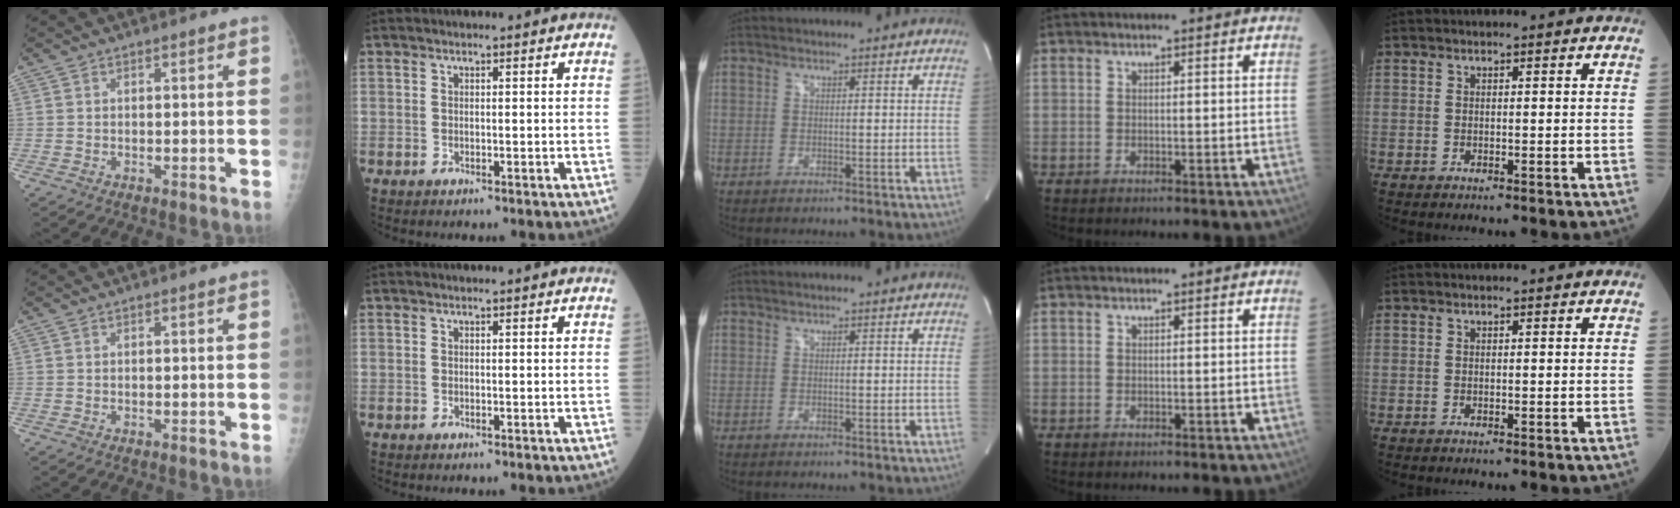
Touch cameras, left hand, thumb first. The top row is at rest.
{}